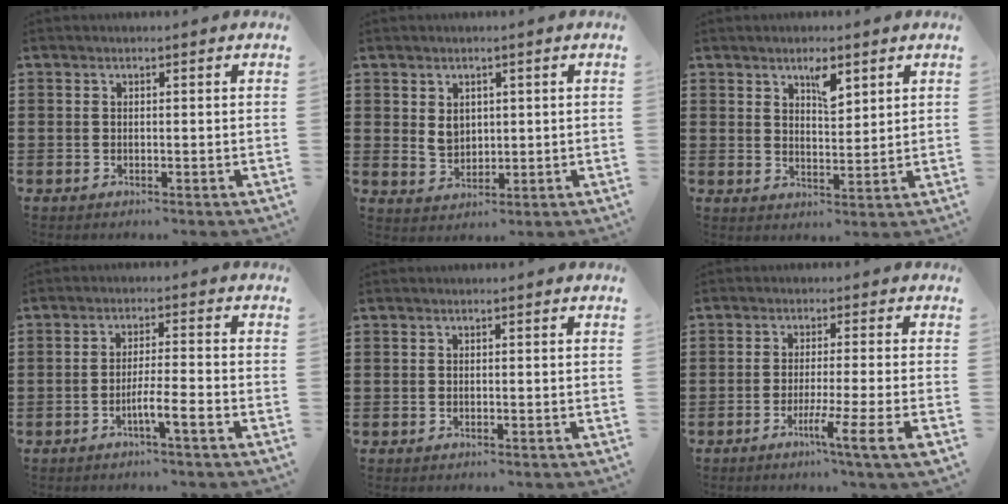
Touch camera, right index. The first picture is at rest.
{"total": 3.0, "force": [0.8, 2.3, 1.7], "torque": [-0.033, 0.003, 0.013]}
{"total": 4.1, "force": [2.7, 1.5, 2.8], "torque": [-0.037, -0.005, 0.042]}
{"total": 4.2, "force": [-2.3, 0.0, 3.5], "torque": [-0.060, -0.002, -0.042]}
{"total": 0.0}
{"total": 6.5, "force": [-3.1, -1.1, 5.6], "torque": [-0.090, -0.017, -0.052]}